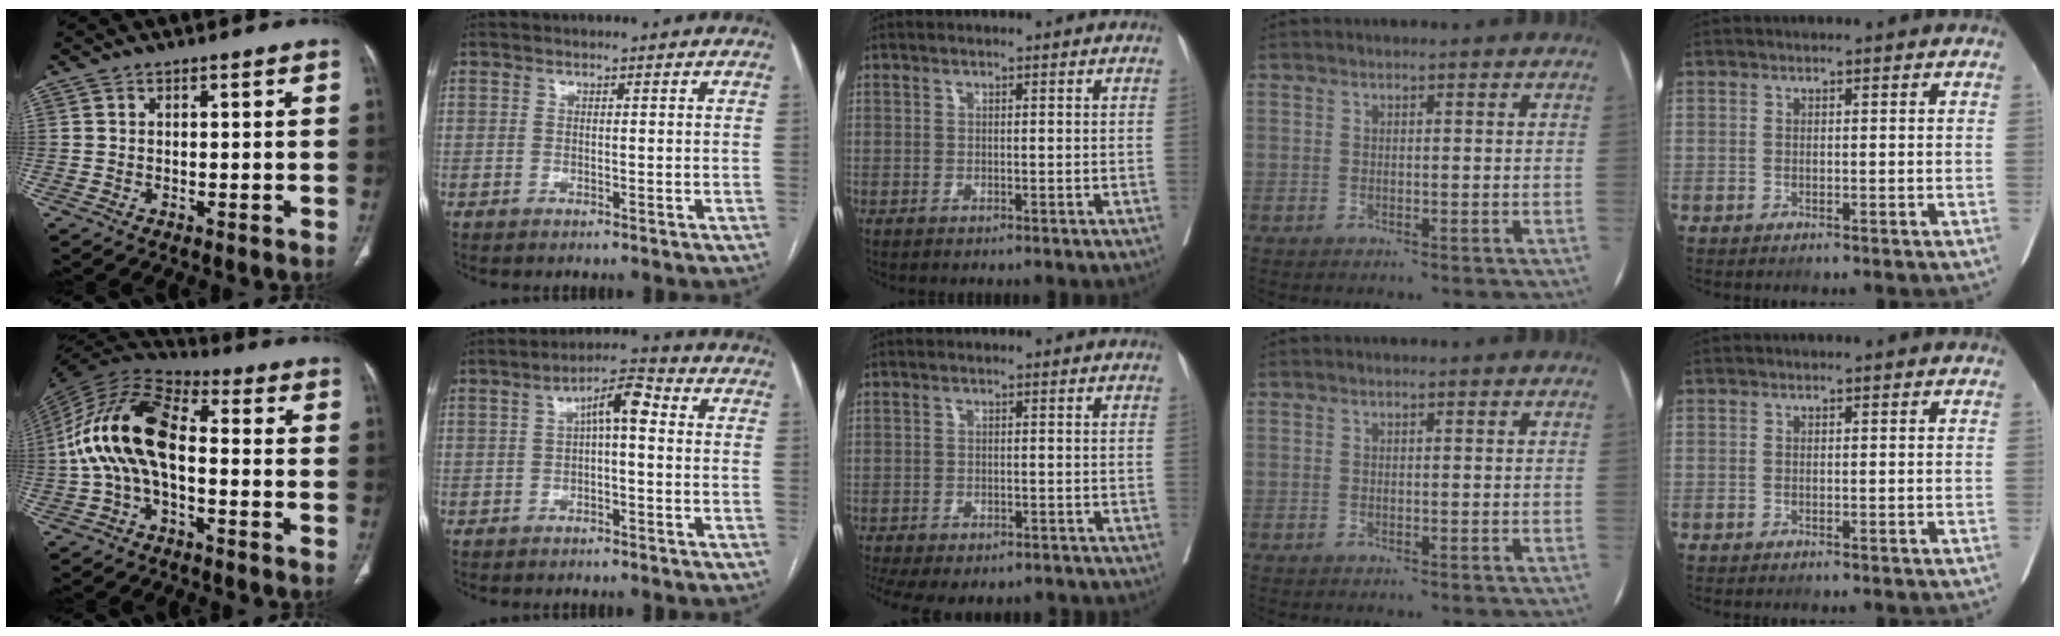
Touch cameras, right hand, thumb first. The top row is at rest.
{"thumb": {"total": 15.7, "force": [-1.5, 8.3, 13.3], "torque": [-0.257, 0.039, -0.038]}, "index": {"total": 5.8, "force": [0.6, 1.5, 5.6], "torque": [-0.093, 0.028, 0.009]}, "middle": {"total": 13.3, "force": [-10.6, 5.4, 5.8], "torque": [-0.147, -0.006, -0.136]}}